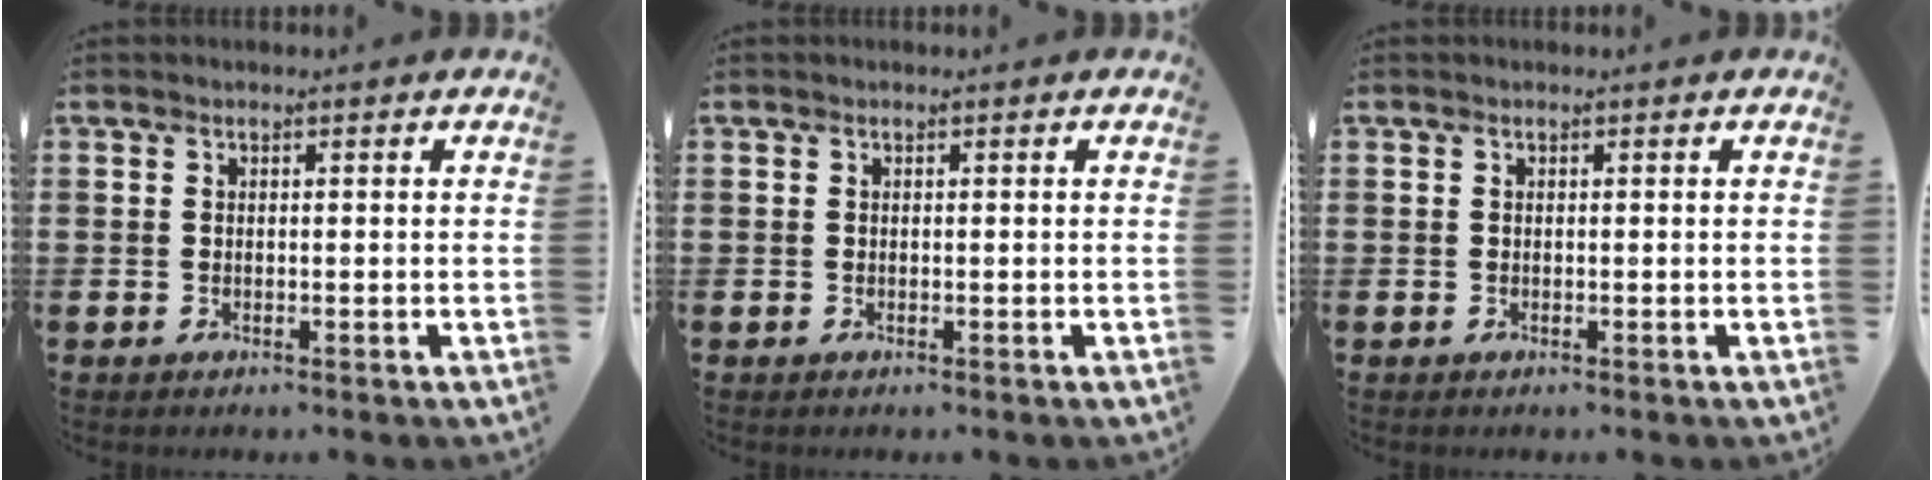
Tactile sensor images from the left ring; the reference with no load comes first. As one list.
[{"total": 0.0}, {"total": 0.0}]